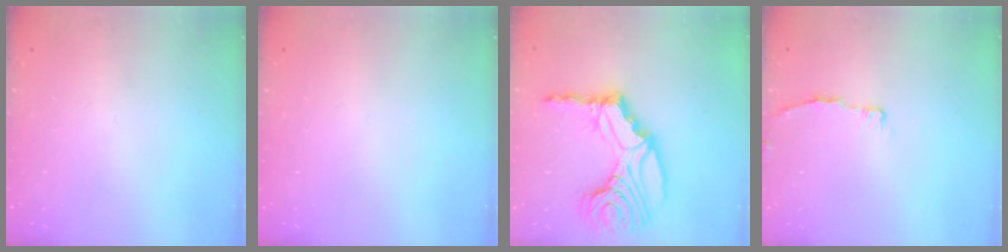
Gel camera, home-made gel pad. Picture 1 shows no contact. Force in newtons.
{"total": 0.0}
{"total": 22.9, "press": 22.6, "slide": 3.7}
{"total": 4.0, "press": 4.0, "slide": 0.4}